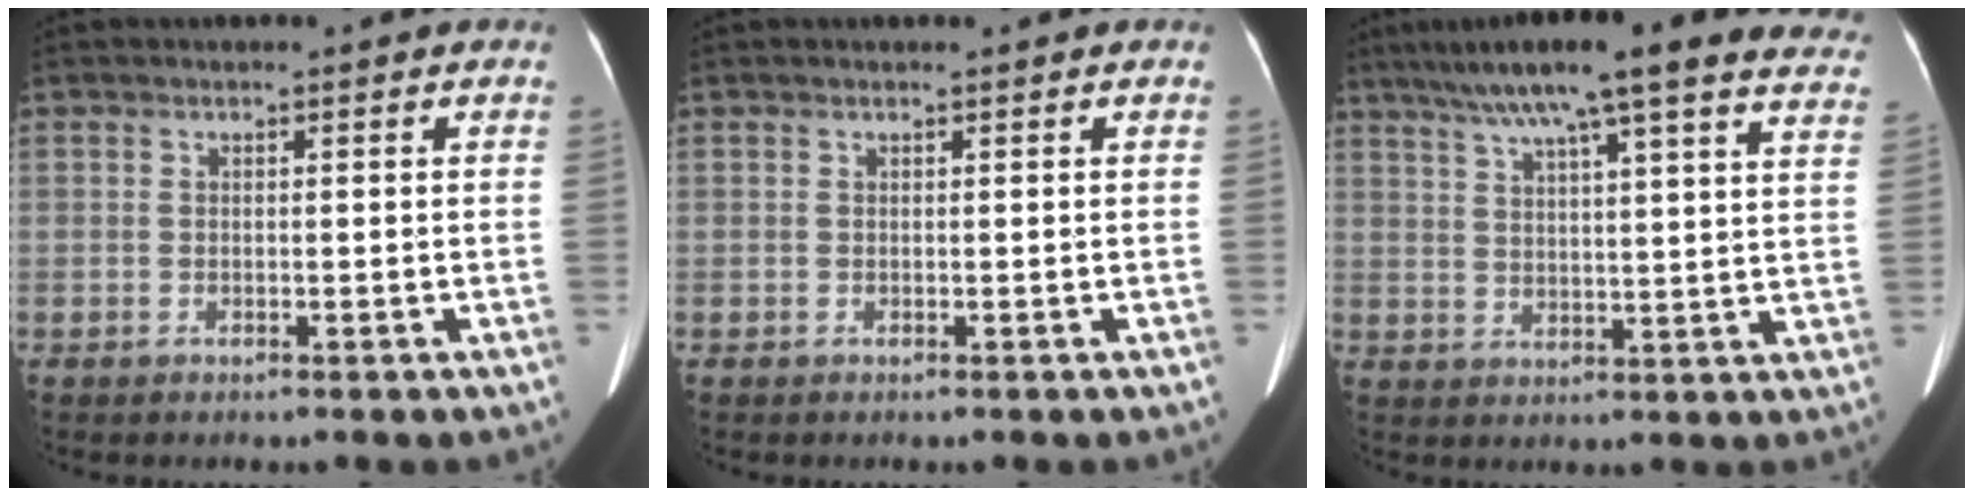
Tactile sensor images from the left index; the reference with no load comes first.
{"total": 0.0}
{"total": 26.1, "force": [21.4, 2.7, 14.7], "torque": [-0.213, 0.006, 0.268]}